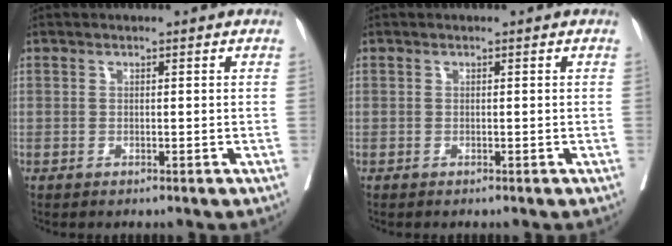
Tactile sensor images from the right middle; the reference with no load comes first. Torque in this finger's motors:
{"motor_torque": [-0.02, 0.00, 0.00, 0.00]}